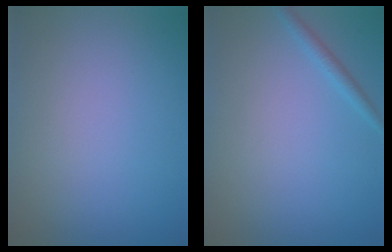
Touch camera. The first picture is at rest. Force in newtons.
{"total": 1.1, "press": 1.1, "slide": 0.0}